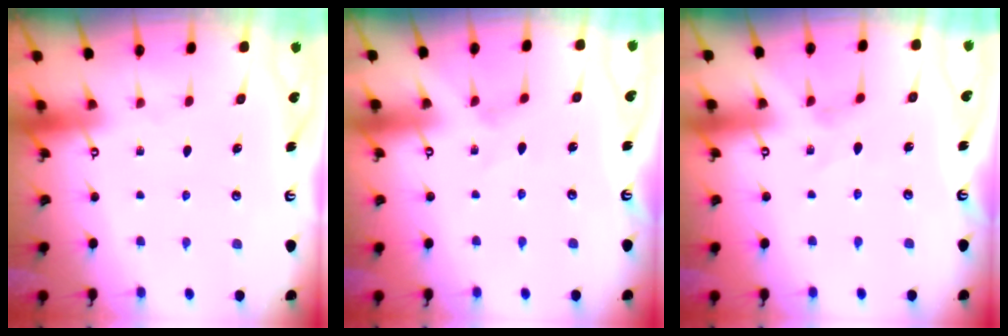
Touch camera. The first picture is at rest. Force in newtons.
{"total": 0.0}
{"total": 0.6, "press": 0.6, "slide": 0.2}